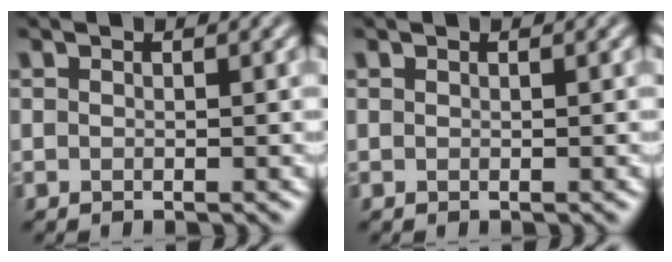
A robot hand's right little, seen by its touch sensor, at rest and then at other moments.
{"total": 0.0}